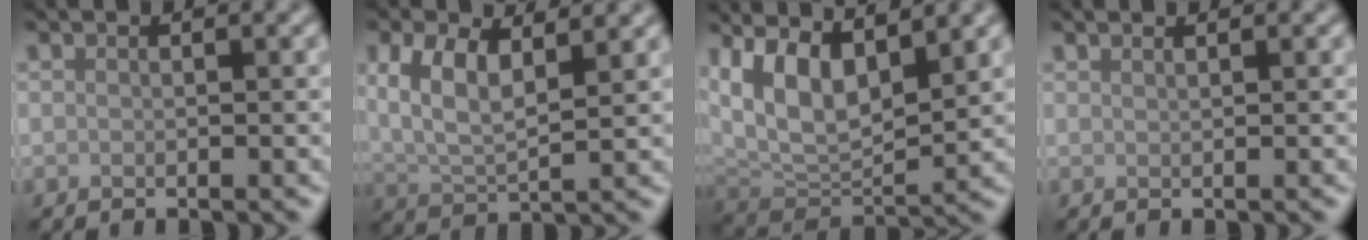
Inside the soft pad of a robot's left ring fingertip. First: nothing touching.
{"total": 5.8, "force": [2.6, 2.6, 4.4], "torque": [-0.095, 0.001, 0.048]}
{"total": 7.9, "force": [3.5, 3.5, 6.2], "torque": [-0.116, 0.000, 0.065]}
{"total": 1.0, "force": [0.8, 0.4, 0.5], "torque": [0.000, -0.001, 0.002]}